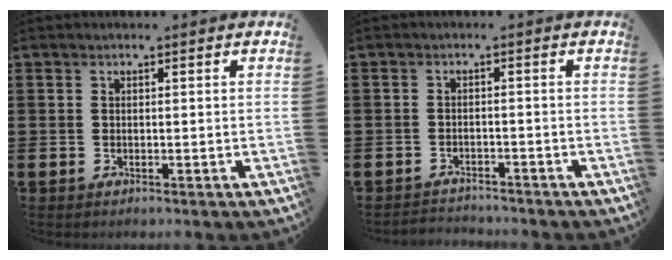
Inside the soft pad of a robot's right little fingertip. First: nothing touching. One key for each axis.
{"total": 1.7, "fx": -1.7, "fy": 0.0, "fz": -0.2, "tx": -0.002, "ty": 0.004, "tz": -0.037}